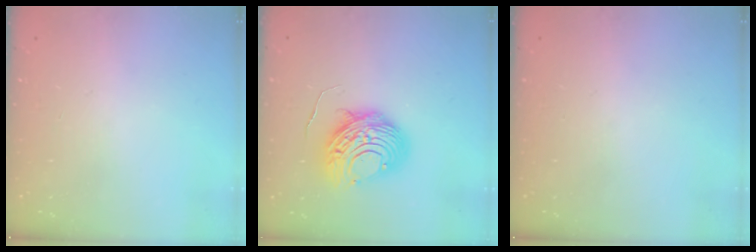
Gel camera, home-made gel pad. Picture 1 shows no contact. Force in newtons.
{"total": 11.3, "press": 11.3, "slide": 1.2}
{"total": 0.0}